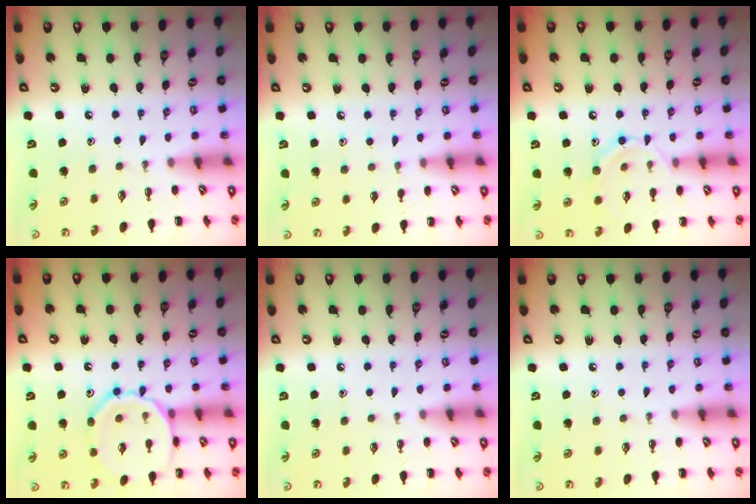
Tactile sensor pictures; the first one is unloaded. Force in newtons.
{"total": 3.8, "press": 3.4, "slide": 1.6}
{"total": 8.8, "press": 8.8, "slide": 0.7}
{"total": 12.7, "press": 12.6, "slide": 0.7}
{"total": 0.0}
{"total": 0.0}